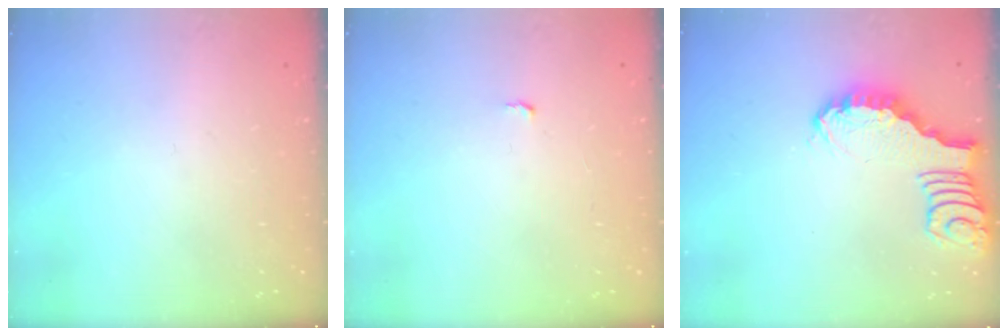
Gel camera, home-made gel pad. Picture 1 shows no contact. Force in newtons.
{"total": 2.7, "press": 2.7, "slide": 0.2}
{"total": 2.4, "press": 2.4, "slide": 0.2}